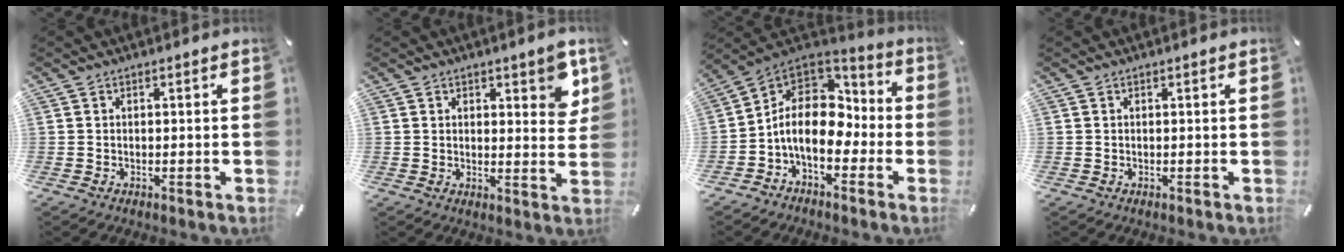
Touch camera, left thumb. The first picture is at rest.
{"total": 5.8, "force": [3.3, 2.8, 3.8], "torque": [-0.033, -0.021, 0.051]}
{"total": 12.3, "force": [-2.0, 8.9, 8.3], "torque": [-0.160, 0.003, -0.036]}
{"total": 0.0}